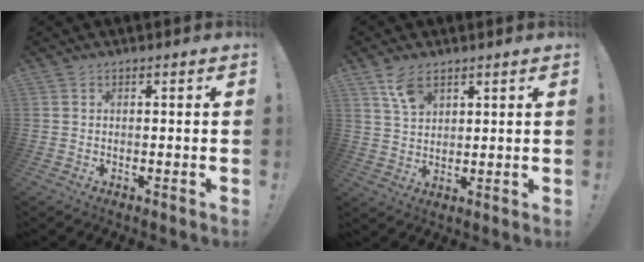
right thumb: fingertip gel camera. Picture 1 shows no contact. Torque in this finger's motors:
{"motor_torque": [0.02, 0.15, 0.39, 0.63, 0.00]}